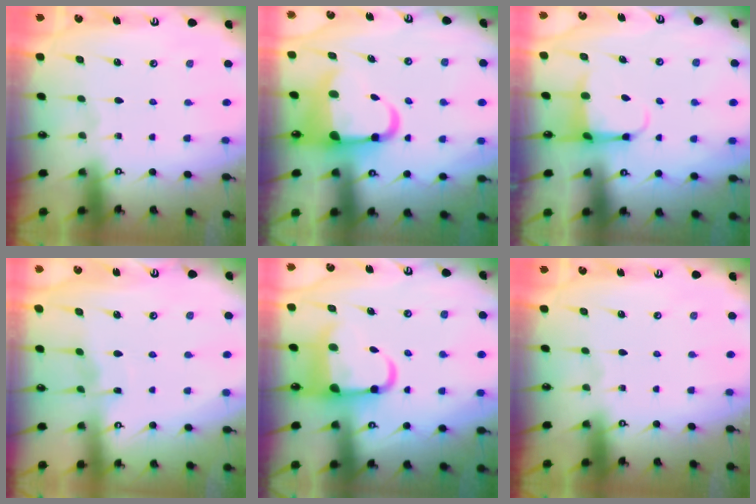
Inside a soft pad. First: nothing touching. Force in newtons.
{"total": 8.6, "press": 8.4, "slide": 1.9}
{"total": 3.9, "press": 3.7, "slide": 1.0}
{"total": 4.7, "press": 4.7, "slide": 0.5}
{"total": 9.0, "press": 8.7, "slide": 2.4}
{"total": 0.0}